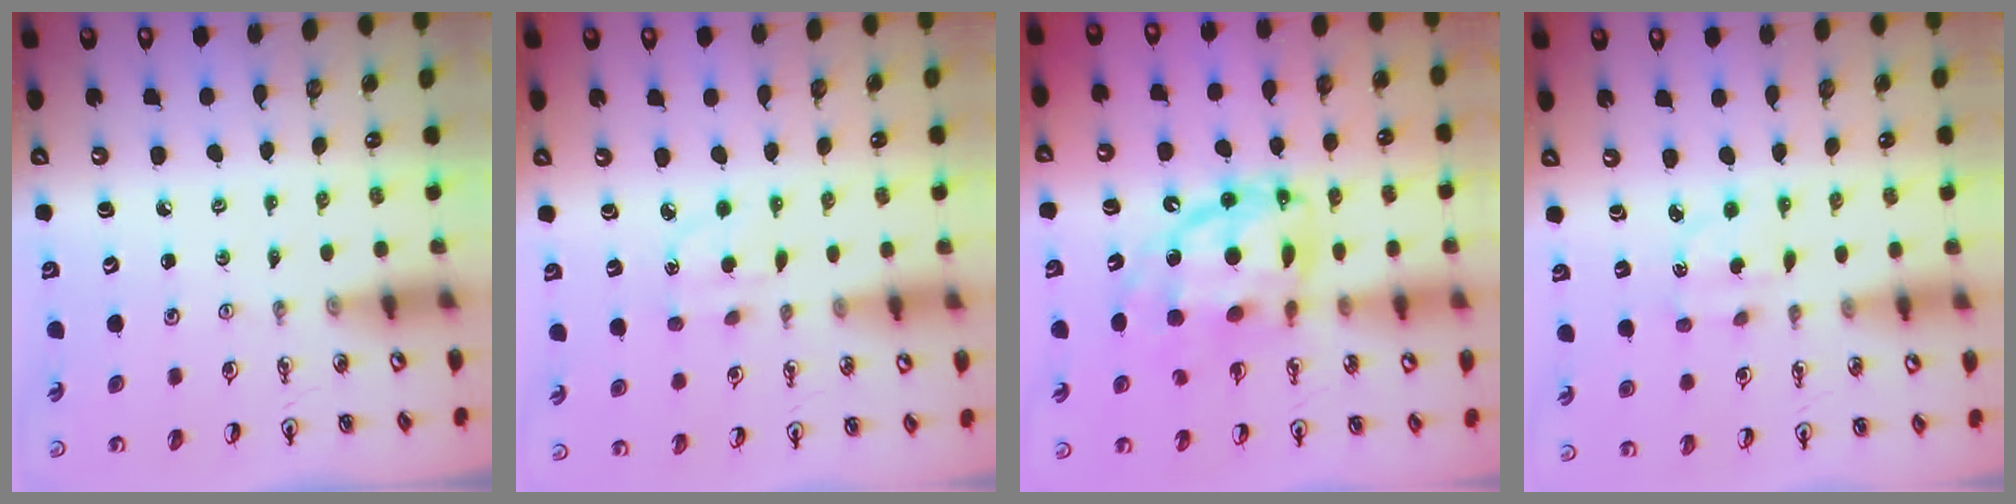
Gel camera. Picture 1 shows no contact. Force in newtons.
{"total": 4.4, "press": 4.4, "slide": 0.5}
{"total": 14.9, "press": 14.8, "slide": 1.3}
{"total": 2.3, "press": 2.2, "slide": 0.6}